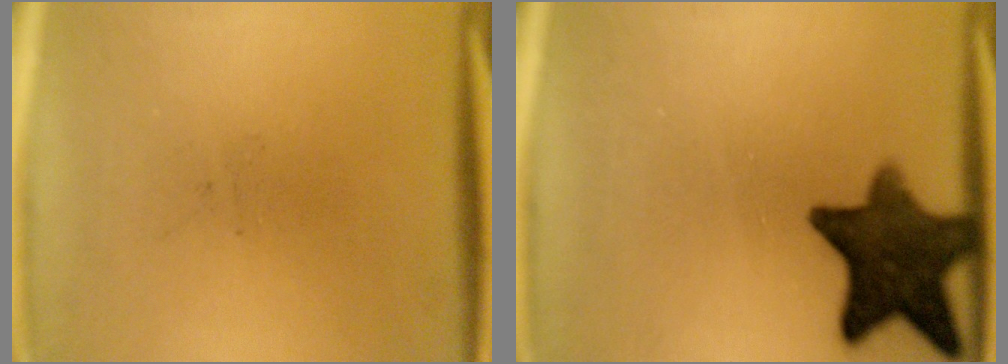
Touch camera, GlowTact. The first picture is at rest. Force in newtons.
{"total": 12.1}